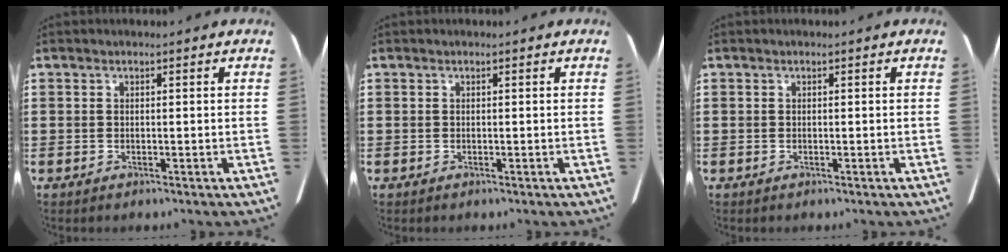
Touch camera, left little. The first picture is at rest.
{"total": 0.0}
{"total": 0.0}